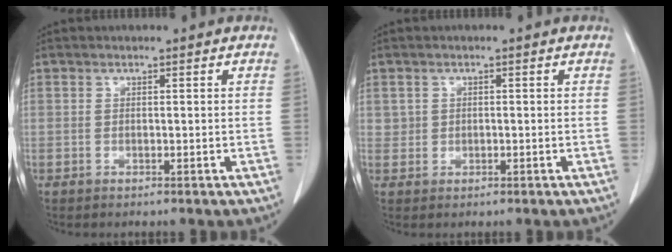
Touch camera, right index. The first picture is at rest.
{"total": 1.3, "force": [0.3, 1.2, 0.2], "torque": [0.004, 0.001, 0.004]}